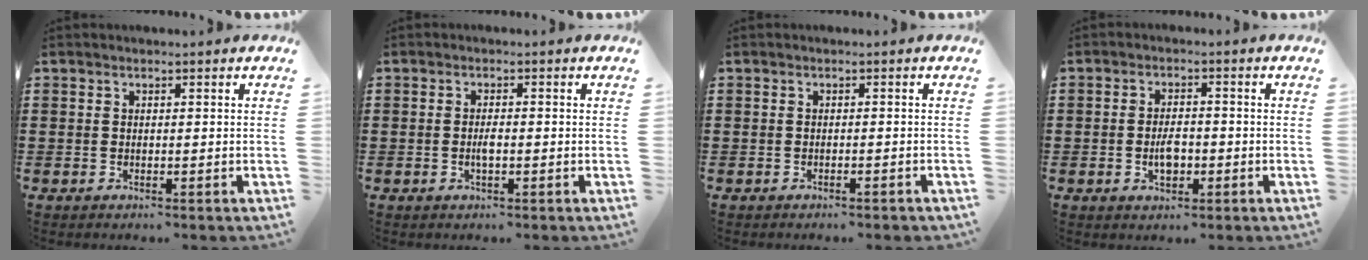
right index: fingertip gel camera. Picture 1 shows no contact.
{"total": 1.8, "force": [-0.4, 0.6, 1.7], "torque": [-0.031, 0.001, -0.007]}
{"total": 0.6, "force": [-0.5, 0.0, 0.3], "torque": [-0.007, -0.003, -0.010]}
{"total": 3.8, "force": [-0.9, 1.9, 3.2], "torque": [-0.049, -0.001, -0.016]}